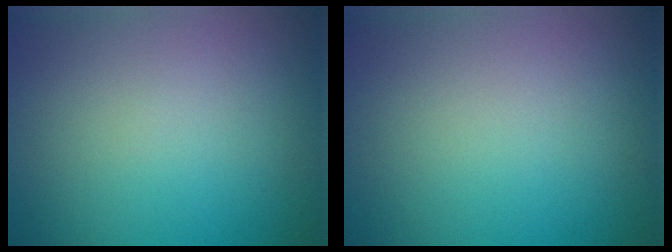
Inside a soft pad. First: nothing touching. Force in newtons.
{"total": 0.0}